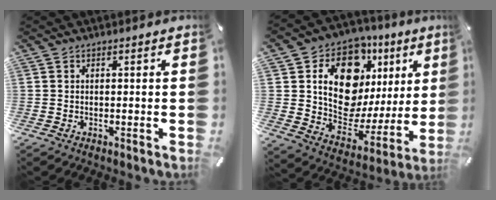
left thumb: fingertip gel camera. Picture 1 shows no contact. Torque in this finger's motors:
{"motor_torque": [2.48, 2.52, 1.42, -1.35, 0.35]}